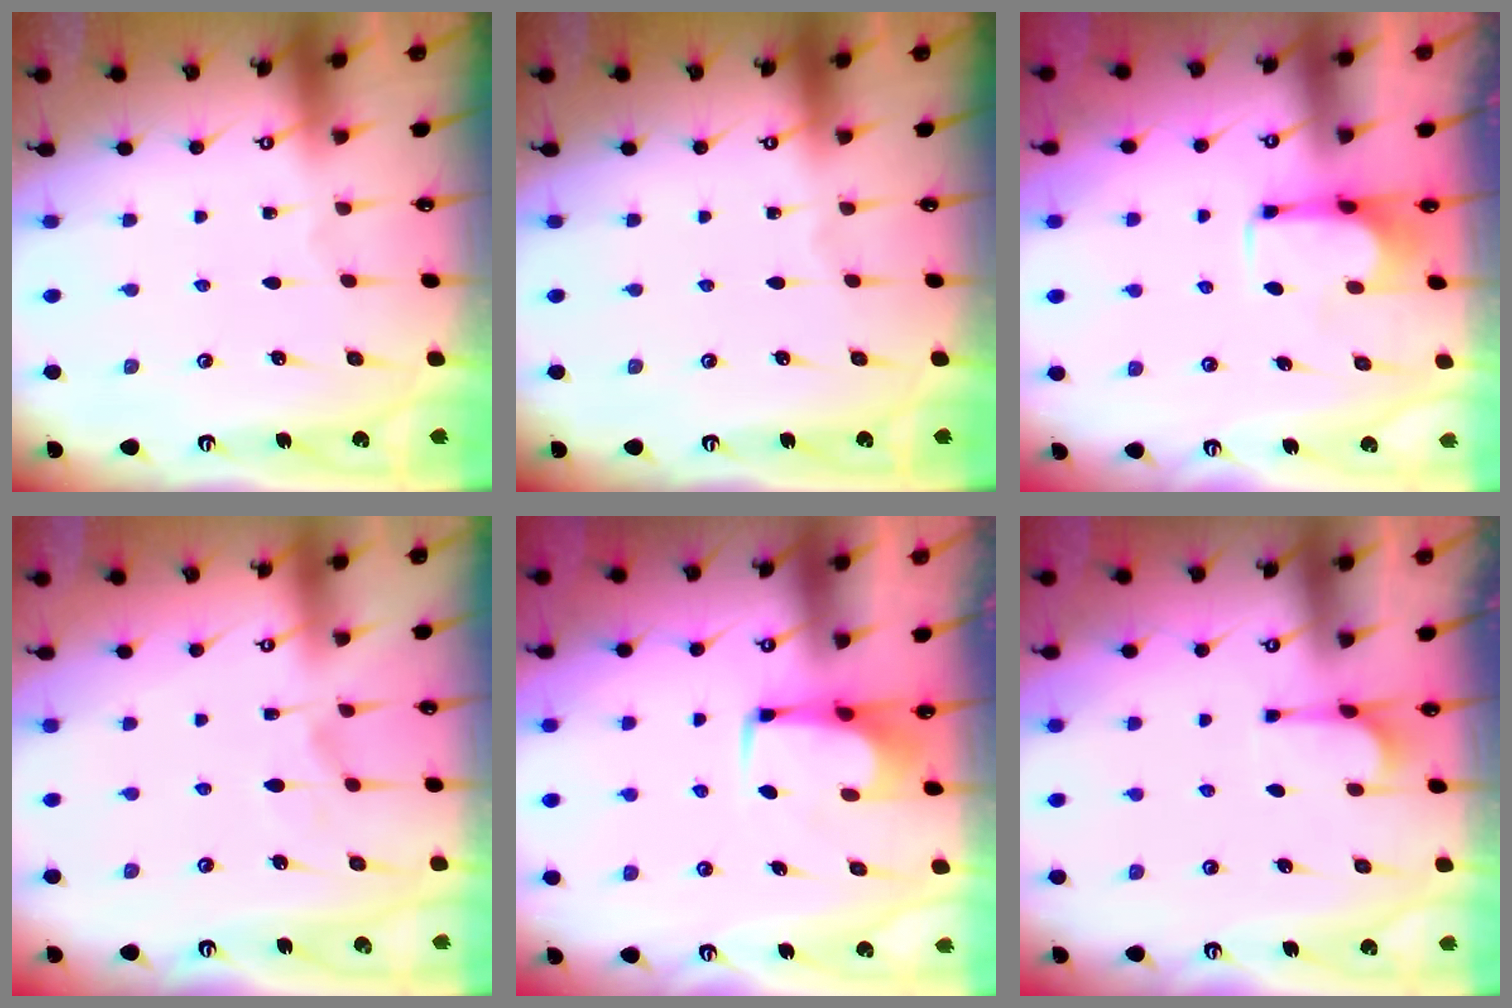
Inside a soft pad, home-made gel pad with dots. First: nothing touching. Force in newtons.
{"total": 0.0}
{"total": 2.1, "press": 1.9, "slide": 0.8}
{"total": 1.4, "press": 0.7, "slide": 1.1}
{"total": 1.9, "press": 1.8, "slide": 0.6}
{"total": 1.0, "press": 0.3, "slide": 1.0}